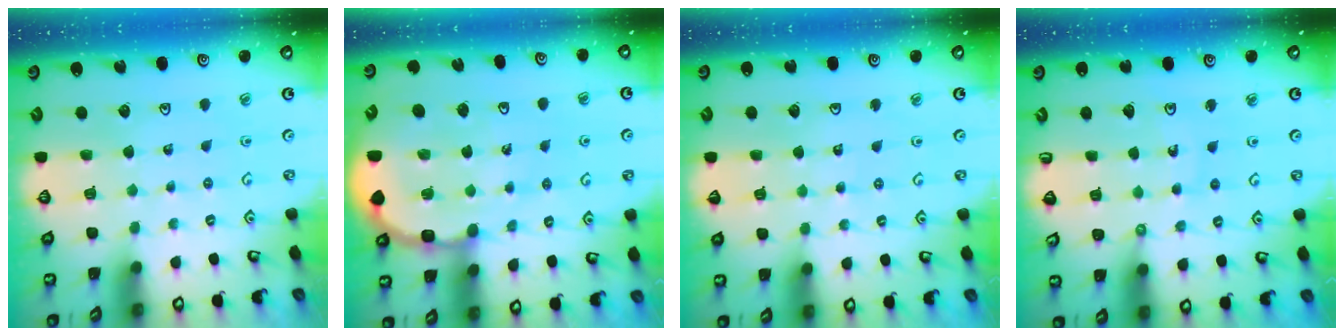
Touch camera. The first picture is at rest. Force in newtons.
{"total": 11.3, "press": 10.9, "slide": 2.6}
{"total": 2.9, "press": 2.9, "slide": 0.3}
{"total": 8.0, "press": 8.0, "slide": 1.0}